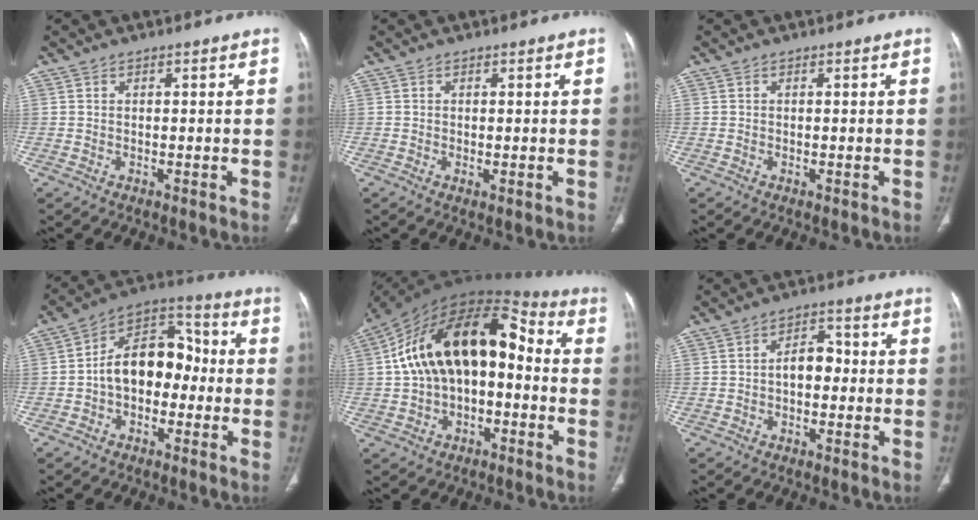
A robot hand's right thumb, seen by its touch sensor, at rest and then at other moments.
{"total": 1.2, "force": [-0.3, 0.4, 1.1], "torque": [-0.024, -0.006, -0.003]}
{"total": 0.0}
{"total": 13.6, "force": [-1.4, 9.2, 9.9], "torque": [-0.128, 0.047, -0.038]}
{"total": 21.8, "force": [0.1, 12.9, 17.5], "torque": [-0.285, 0.053, -0.006]}
{"total": 5.3, "force": [-0.5, 3.4, 4.0], "torque": [-0.048, 0.022, -0.016]}